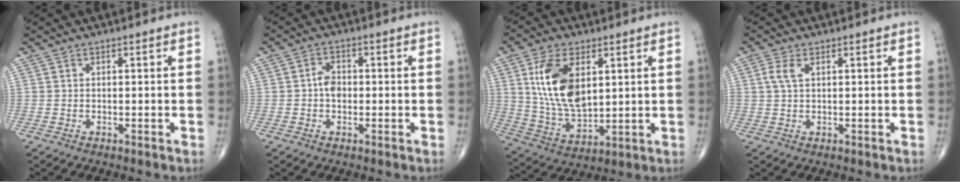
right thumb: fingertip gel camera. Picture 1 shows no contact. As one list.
[{"total": 3.2, "force": [-0.3, 2.4, 2.2], "torque": [-0.025, 0.008, -0.013]}, {"total": 14.7, "force": [4.1, 8.0, 11.6], "torque": [-0.210, -0.018, 0.088]}, {"total": 2.9, "force": [1.0, 1.5, 2.3], "torque": [-0.057, 0.009, 0.022]}]